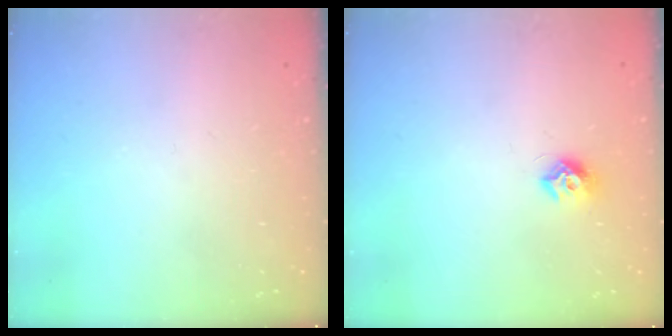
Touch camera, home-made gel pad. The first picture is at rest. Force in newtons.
{"total": 7.7, "press": 7.7, "slide": 0.7}